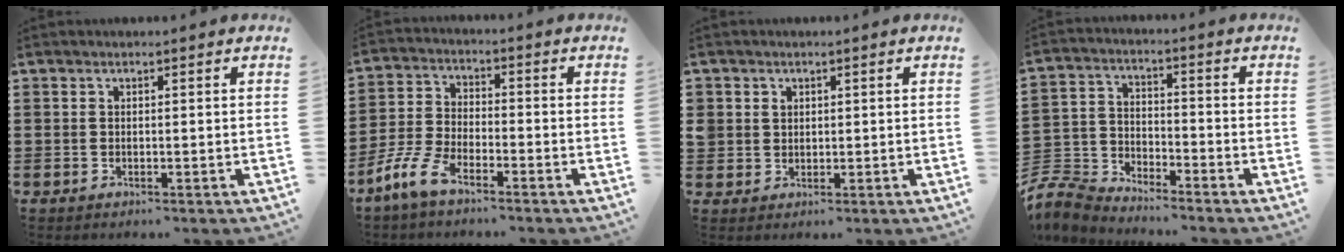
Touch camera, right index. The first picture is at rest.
{"total": 6.4, "force": [-5.0, 1.7, 3.7], "torque": [-0.109, -0.010, -0.105]}
{"total": 2.2, "force": [0.8, 2.1, 0.3], "torque": [-0.015, 0.013, 0.013]}
{"total": 5.9, "force": [-5.6, 1.6, 1.0], "torque": [-0.052, -0.003, -0.121]}